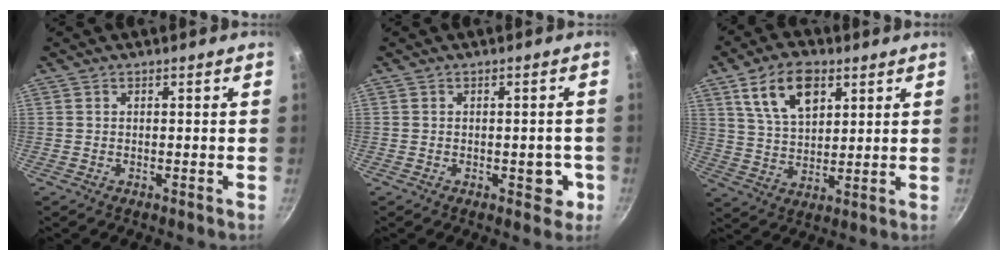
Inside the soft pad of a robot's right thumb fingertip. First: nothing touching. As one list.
[{"total": 4.1, "force": [-1.1, 2.5, 3.0], "torque": [-0.004, 0.009, -0.014]}, {"total": 11.7, "force": [5.5, 6.6, 8.0], "torque": [-0.120, -0.017, 0.102]}]